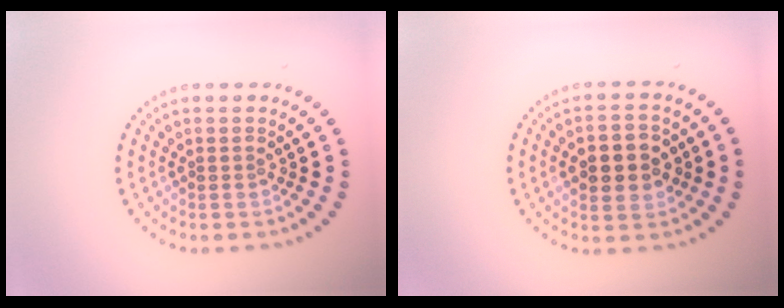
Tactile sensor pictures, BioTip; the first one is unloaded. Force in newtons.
{"total": 4.9, "press": 4.9, "slide": 0.3}